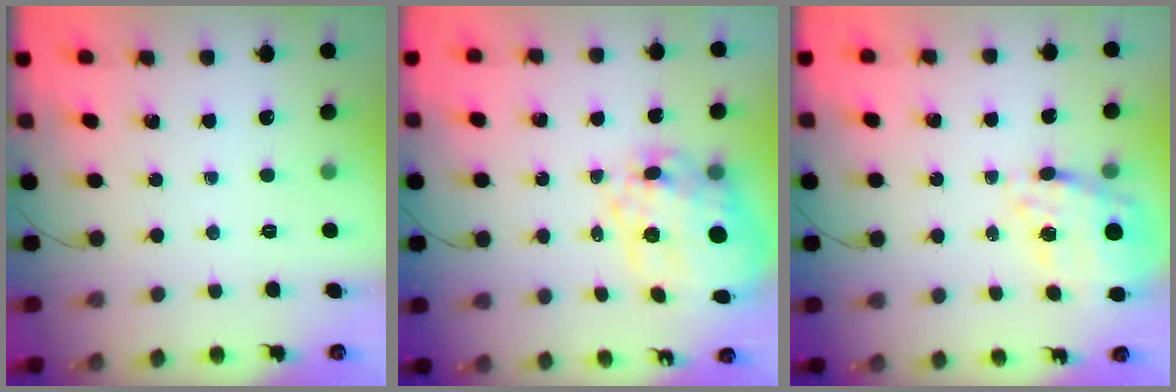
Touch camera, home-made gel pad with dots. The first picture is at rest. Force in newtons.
{"total": 18.5, "press": 18.1, "slide": 3.8}
{"total": 17.0, "press": 16.7, "slide": 3.4}